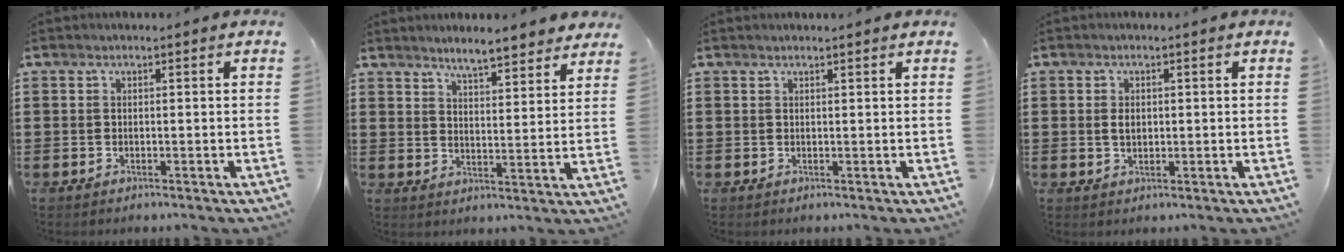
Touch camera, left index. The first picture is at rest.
{"total": 4.9, "force": [4.8, 0.0, 1.1], "torque": [-0.033, -0.025, 0.083]}
{"total": 0.9, "force": [0.8, 0.0, 0.3], "torque": [-0.007, 0.000, 0.016]}
{"total": 2.0, "force": [0.4, 1.2, 1.5], "torque": [-0.034, 0.007, 0.006]}